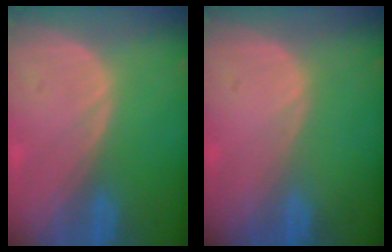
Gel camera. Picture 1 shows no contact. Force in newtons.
{"total": 0.0}